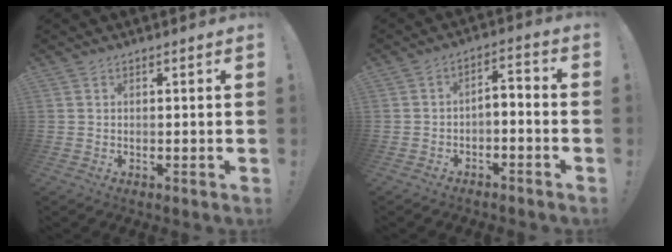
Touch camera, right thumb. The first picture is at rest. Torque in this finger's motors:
{"motor_torque": [0.21, 0.23, 0.32, -0.37, 0.00]}